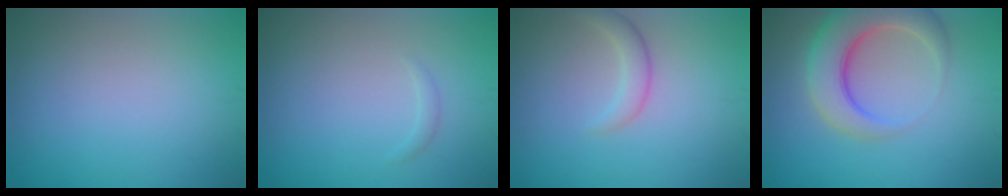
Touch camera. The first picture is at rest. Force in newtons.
{"total": 0.6, "press": 0.6, "slide": 0.1}
{"total": 1.9, "press": 1.9, "slide": 0.0}
{"total": 7.2, "press": 7.2, "slide": 0.6}